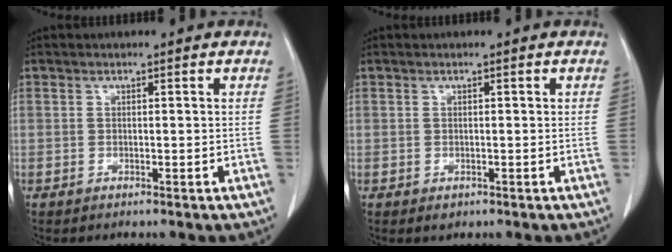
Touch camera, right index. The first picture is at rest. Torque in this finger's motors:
{"motor_torque": [-0.05, -0.01, -0.01, -0.03]}